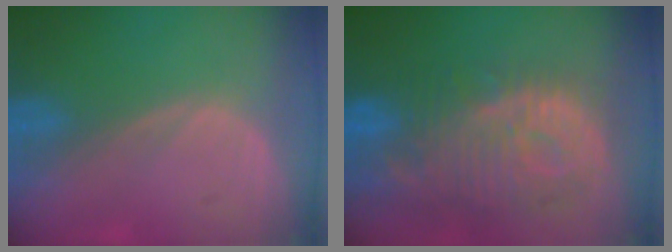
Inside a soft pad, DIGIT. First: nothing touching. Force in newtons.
{"total": 13.3, "press": 11.6, "slide": 6.5}